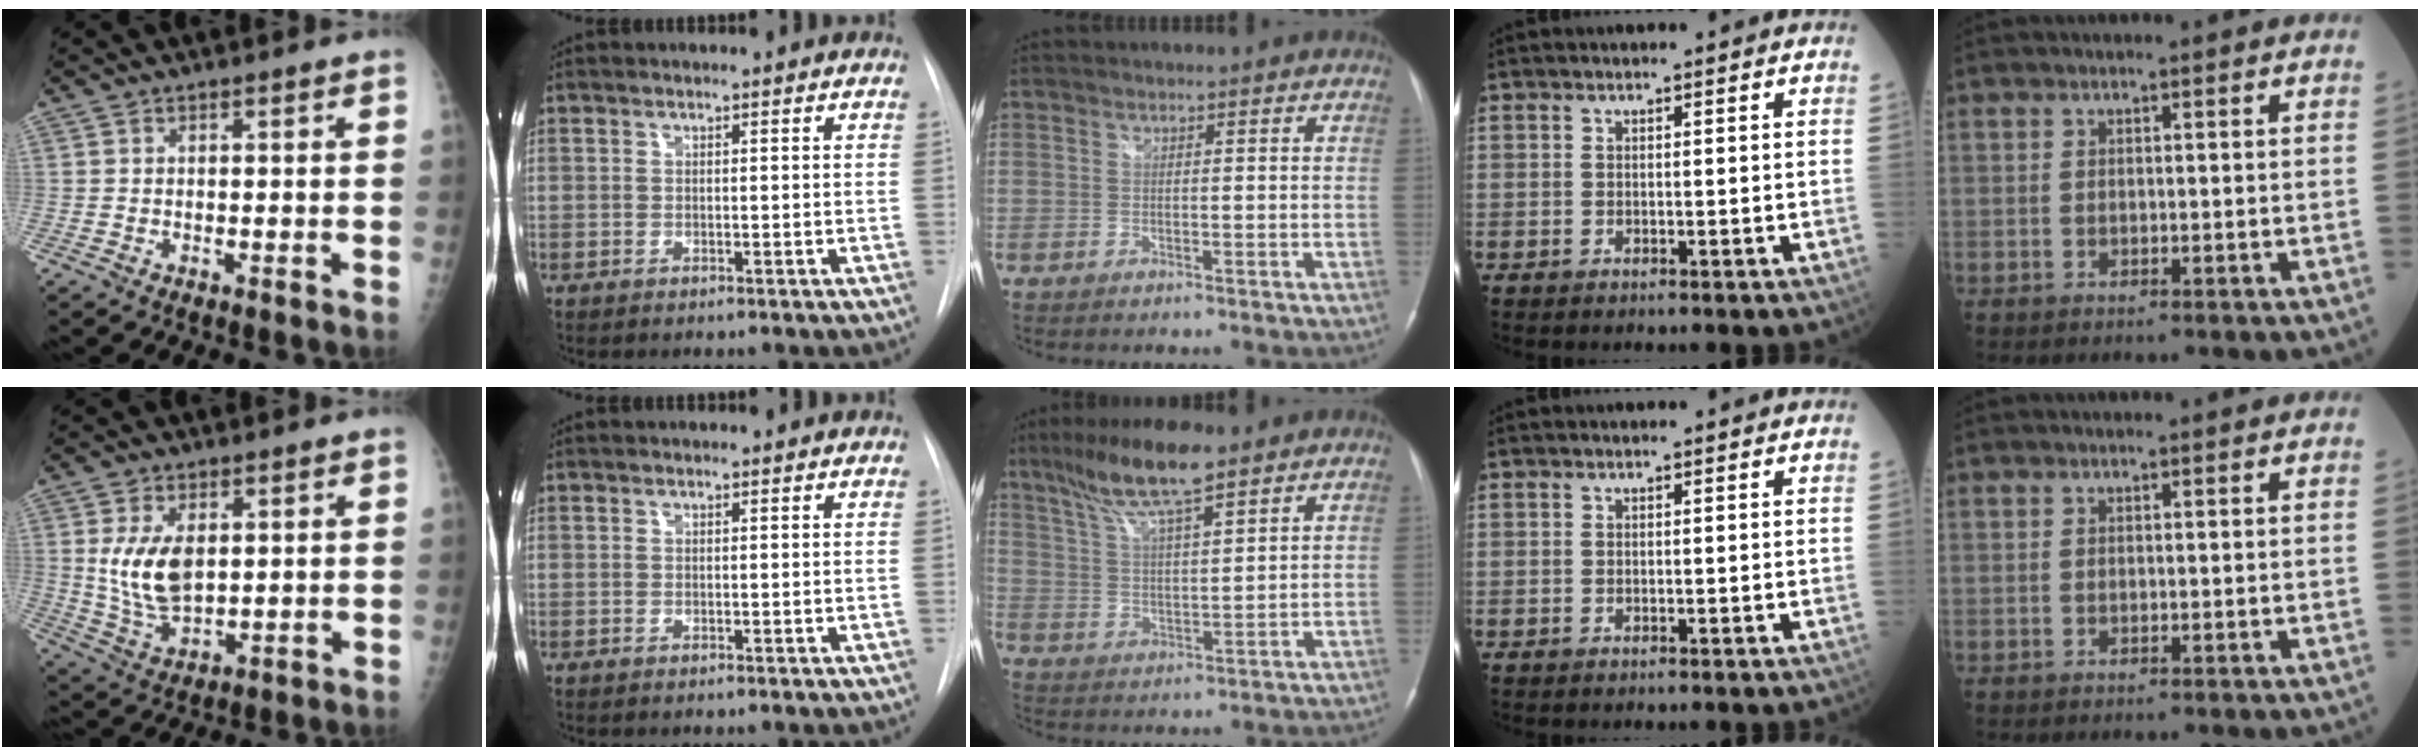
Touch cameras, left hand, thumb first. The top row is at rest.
{"thumb": {"total": 10.1, "force": [1.9, 5.9, 8.0], "torque": [-0.139, -0.017, 0.050]}, "middle": {"total": 10.9, "force": [7.8, 1.4, 7.5], "torque": [-0.145, 0.013, 0.141]}}